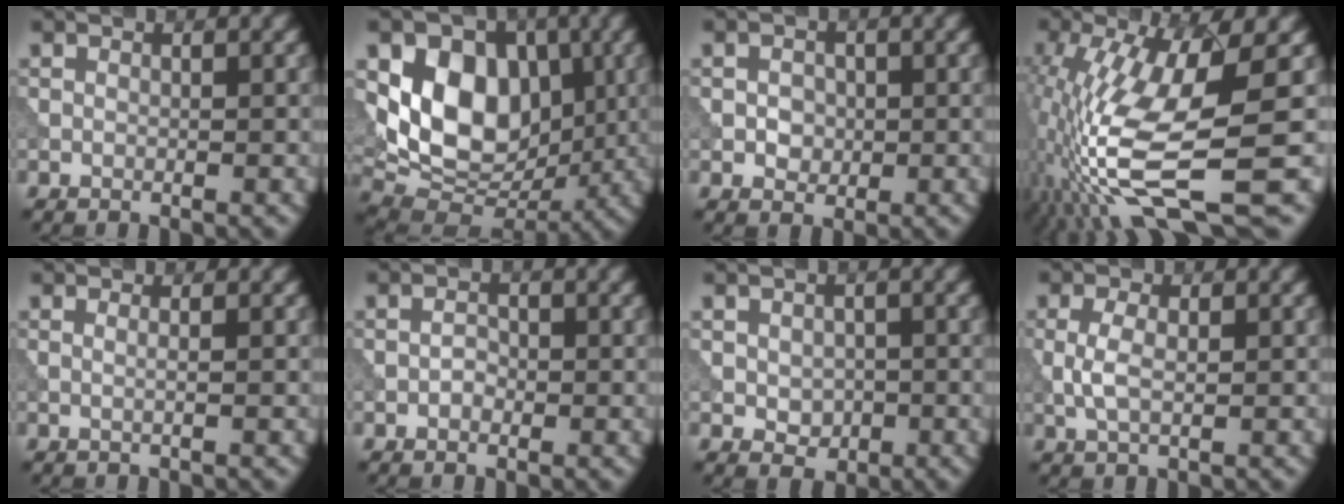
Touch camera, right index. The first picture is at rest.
{"total": 9.6, "force": [1.3, 6.9, 6.5], "torque": [-0.115, -0.007, 0.022]}
{"total": 1.6, "force": [-0.3, 1.4, 0.8], "torque": [-0.009, 0.002, -0.010]}
{"total": 12.5, "force": [-2.9, 3.2, 11.7], "torque": [-0.244, -0.010, -0.046]}
{"total": 0.5, "force": [0.0, -0.5, 0.2], "torque": [-0.005, 0.002, 0.002]}
{"total": 1.0, "force": [-0.5, 0.7, 0.6], "torque": [-0.009, 0.003, -0.011]}
{"total": 2.0, "force": [-0.1, 1.6, 1.2], "torque": [-0.021, -0.003, -0.002]}
{"total": 2.1, "force": [0.0, 0.9, 1.8], "torque": [-0.045, 0.002, 0.001]}